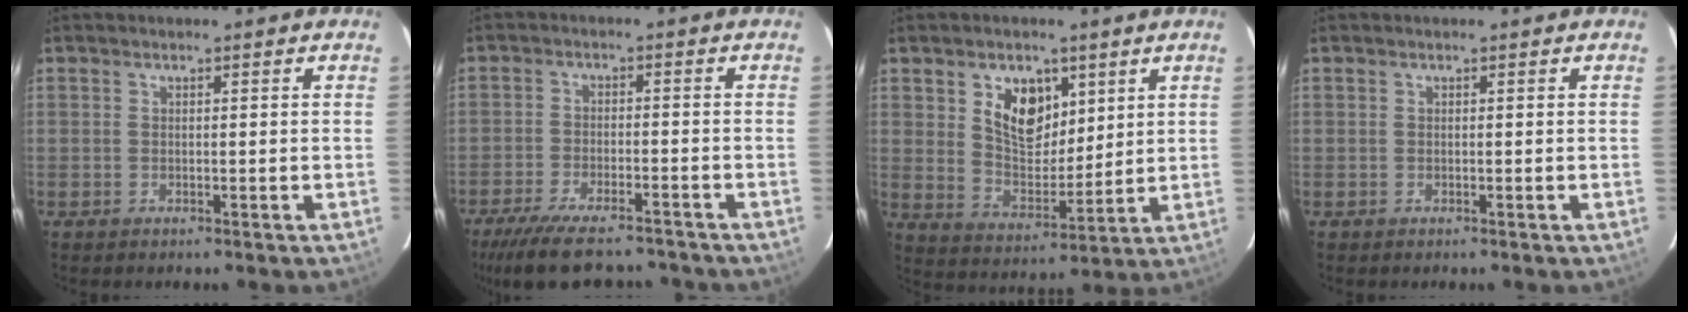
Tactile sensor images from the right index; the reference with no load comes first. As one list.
[{"total": 15.5, "force": [-12.9, 4.6, 7.4], "torque": [-0.161, -0.027, -0.200]}, {"total": 10.2, "force": [4.6, 6.5, 6.4], "torque": [-0.107, 0.001, 0.090]}, {"total": 0.0}]